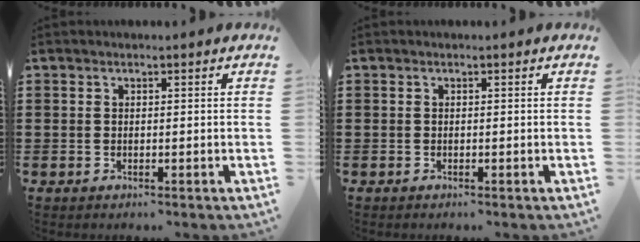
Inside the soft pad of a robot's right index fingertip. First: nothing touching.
{"total": 0.0}